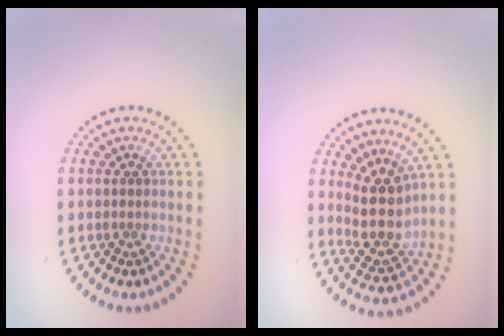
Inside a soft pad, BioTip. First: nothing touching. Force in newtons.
{"total": 4.2, "press": 3.5, "slide": 2.2}